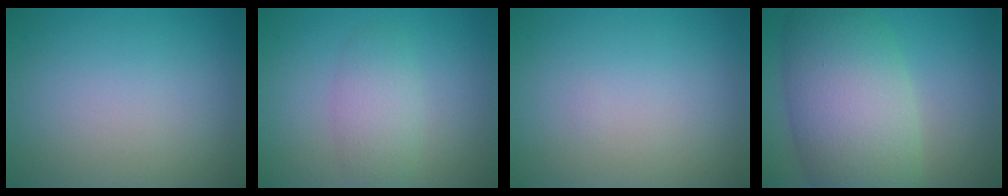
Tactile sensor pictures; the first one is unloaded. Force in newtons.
{"total": 2.8, "press": 2.8, "slide": 0.2}
{"total": 0.0}
{"total": 10.2, "press": 10.2, "slide": 0.6}